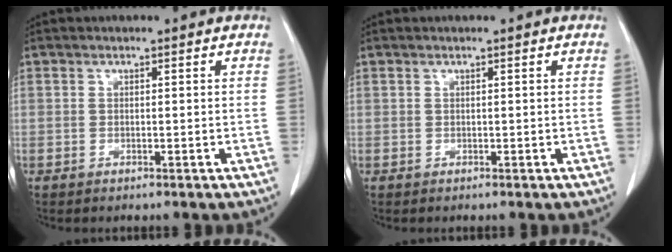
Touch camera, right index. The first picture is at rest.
{"total": 0.0}